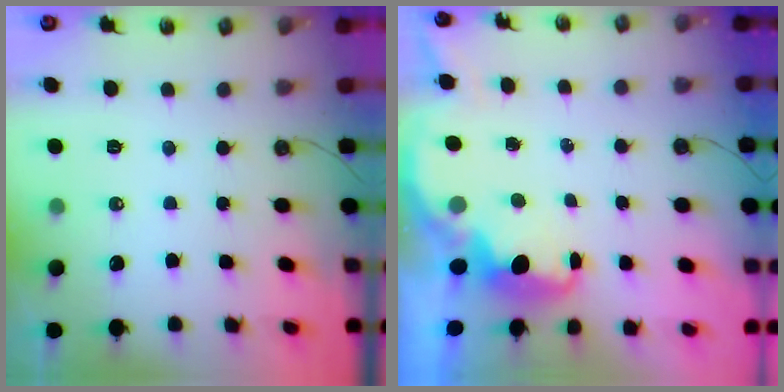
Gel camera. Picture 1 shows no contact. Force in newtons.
{"total": 2.5, "press": 2.4, "slide": 0.7}